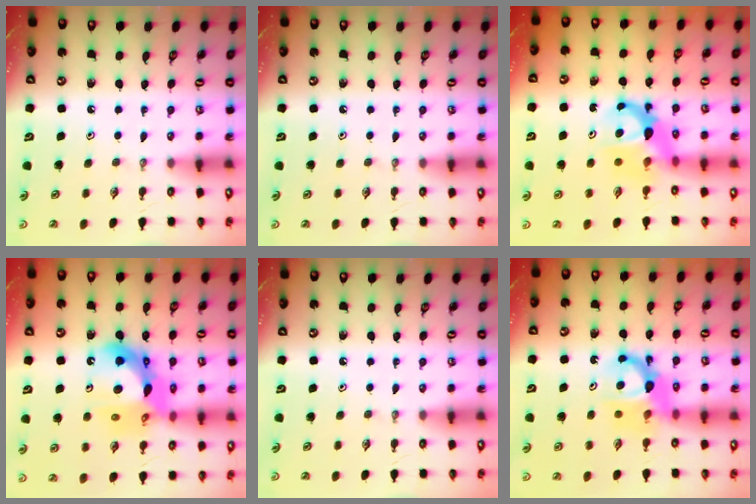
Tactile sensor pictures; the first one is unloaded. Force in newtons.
{"total": 0.0}
{"total": 6.6, "press": 6.6, "slide": 0.5}
{"total": 17.0, "press": 16.9, "slide": 1.8}
{"total": 0.0}
{"total": 9.1, "press": 9.1, "slide": 0.8}